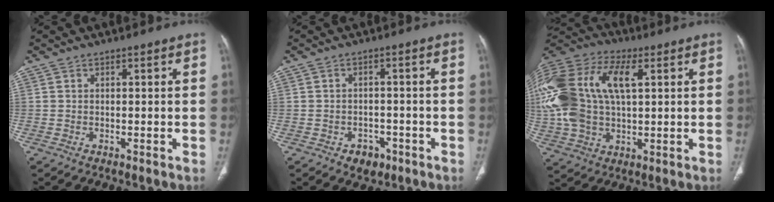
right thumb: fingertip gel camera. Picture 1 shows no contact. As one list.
[{"total": 4.1, "force": [-2.2, 3.1, 1.6], "torque": [-0.004, 0.016, -0.022]}, {"total": 25.1, "force": [5.8, 14.0, 20.0], "torque": [-0.464, 0.027, 0.105]}]